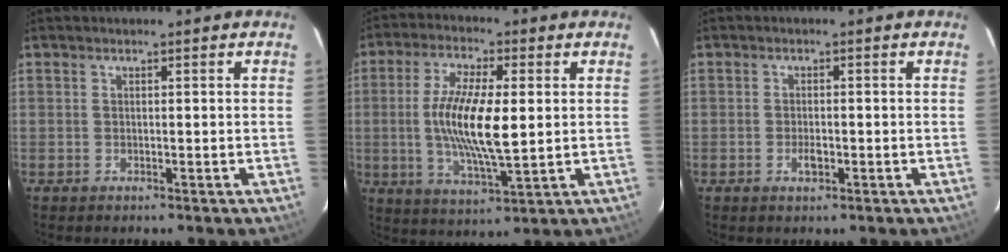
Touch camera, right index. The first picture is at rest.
{"total": 13.7, "force": [0.7, 3.7, 13.2], "torque": [-0.255, -0.007, 0.013]}
{"total": 2.3, "force": [-0.8, 1.1, 1.8], "torque": [-0.034, 0.000, -0.014]}